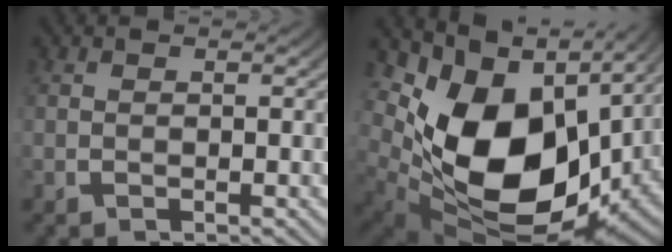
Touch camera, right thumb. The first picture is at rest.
{"total": 19.7, "force": [-0.5, 12.1, 15.5], "torque": [-0.286, -0.065, 0.031]}